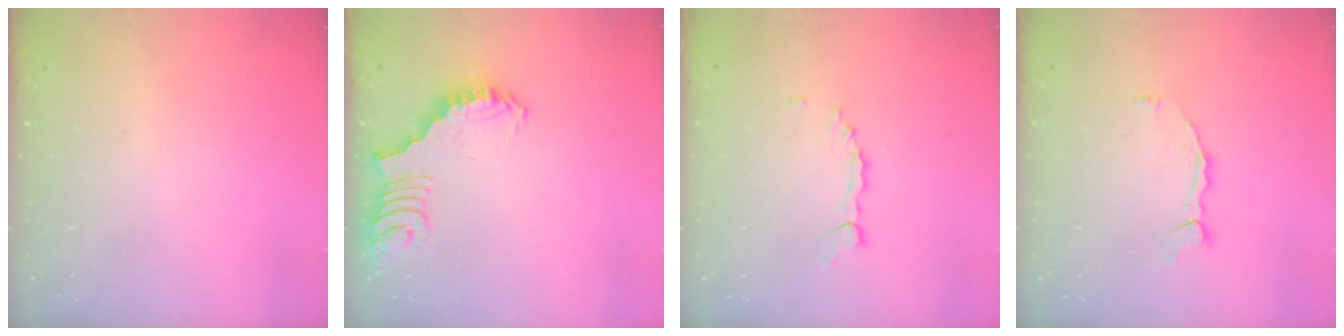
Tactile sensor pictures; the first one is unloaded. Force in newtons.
{"total": 2.7, "press": 2.7, "slide": 0.5}
{"total": 1.5, "press": 1.5, "slide": 0.2}
{"total": 3.6, "press": 3.6, "slide": 0.2}